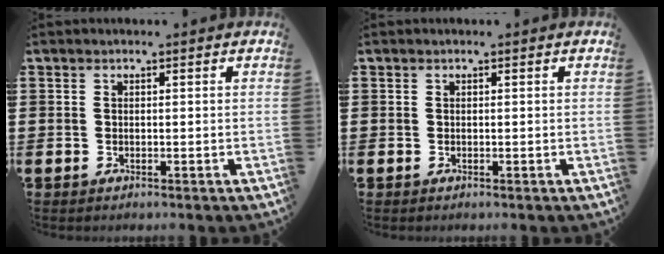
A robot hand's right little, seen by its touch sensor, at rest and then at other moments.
{"total": 0.0}